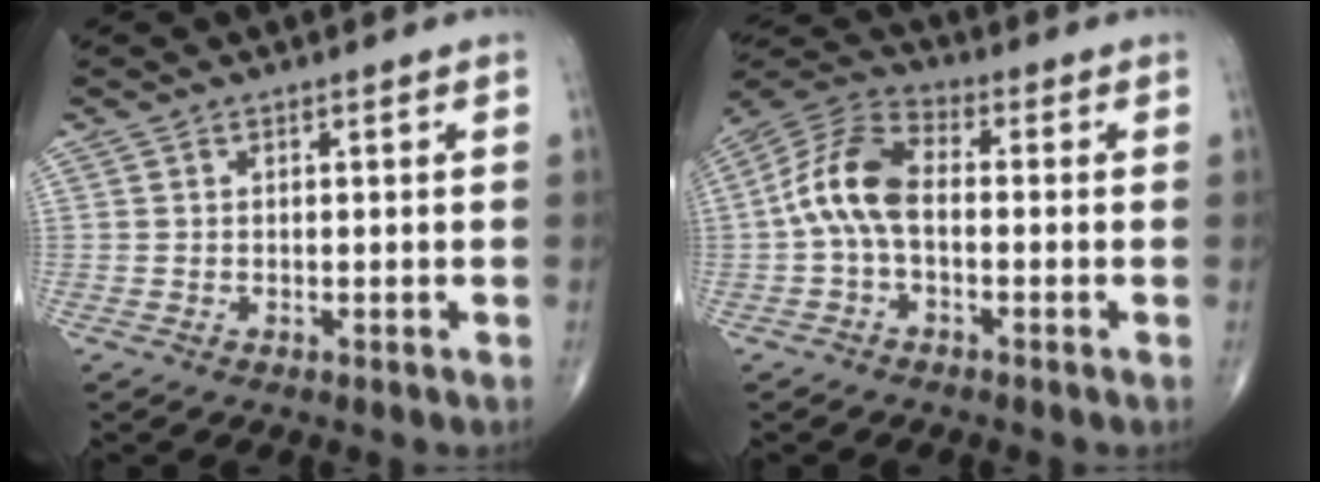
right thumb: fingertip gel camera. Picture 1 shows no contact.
{"total": 10.3, "force": [-0.8, 5.6, 8.6], "torque": [-0.177, 0.032, -0.025]}